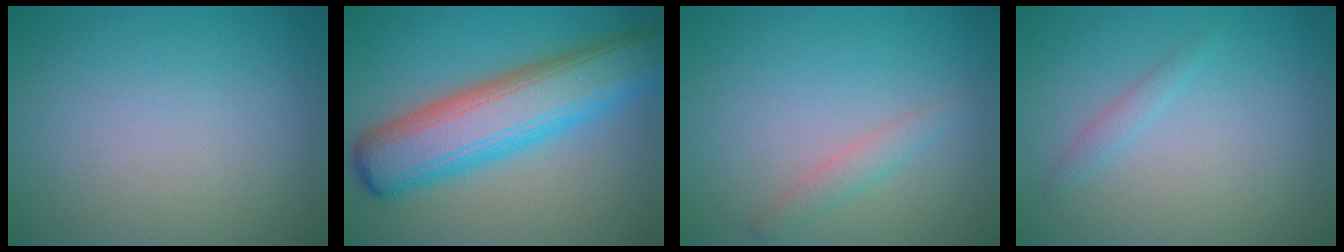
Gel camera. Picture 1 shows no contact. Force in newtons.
{"total": 9.6, "press": 9.6, "slide": 0.3}
{"total": 1.5, "press": 1.5, "slide": 0.2}
{"total": 1.0, "press": 1.0, "slide": 0.1}